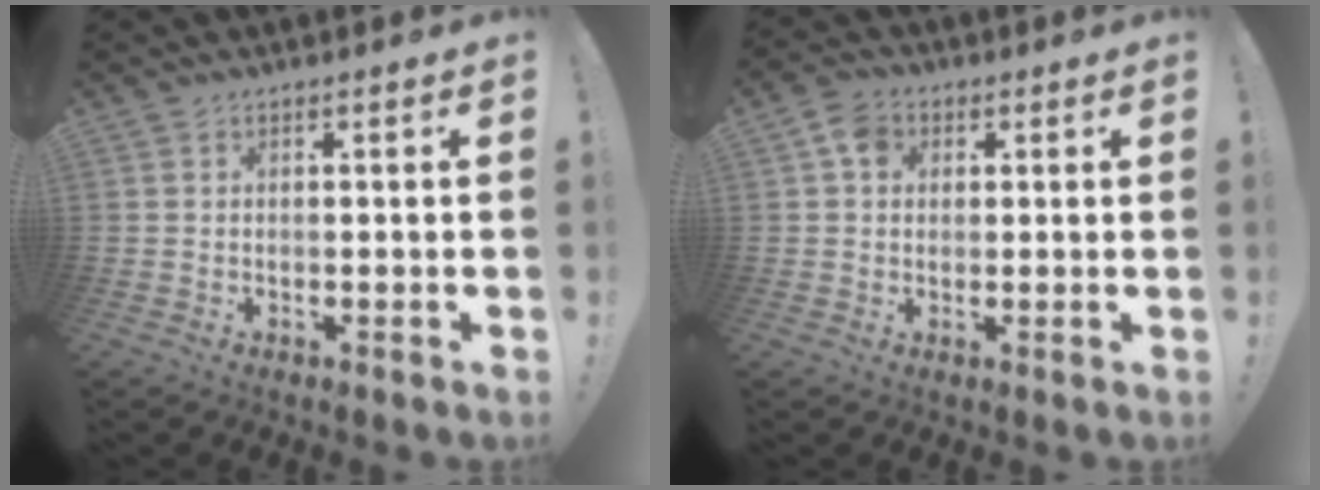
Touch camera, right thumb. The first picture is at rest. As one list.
[{"total": 5.7, "force": [1.9, 4.5, 3.0], "torque": [-0.047, 0.003, 0.036]}]